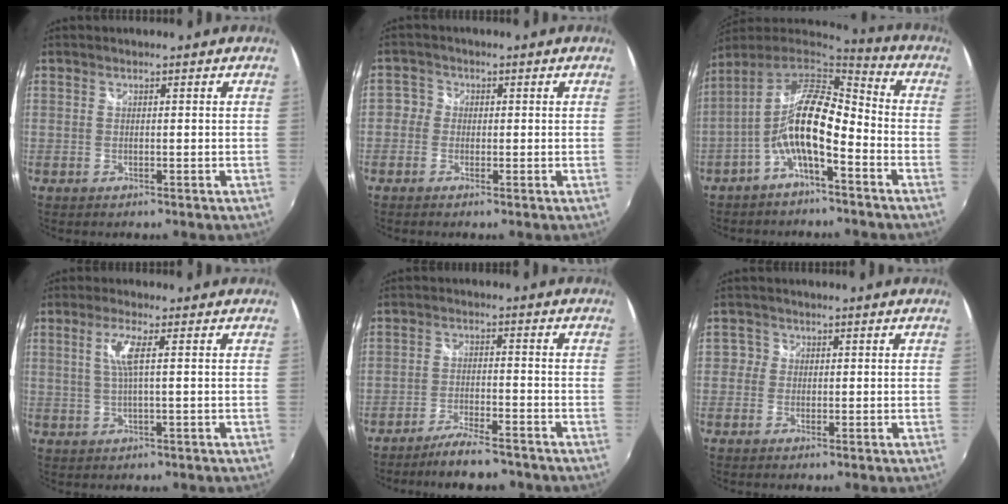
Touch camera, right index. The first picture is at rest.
{"total": 2.9, "force": [-1.2, 2.6, 0.3], "torque": [-0.002, 0.005, -0.031]}
{"total": 13.2, "force": [-4.4, 4.7, 11.5], "torque": [-0.223, 0.008, -0.087]}
{"total": 4.0, "force": [0.9, -0.2, 3.9], "torque": [-0.079, 0.000, 0.018]}
{"total": 7.9, "force": [-6.8, 1.3, 3.7], "torque": [-0.091, -0.009, -0.114]}
{"total": 2.2, "force": [-0.7, 2.1, 0.1], "torque": [-0.001, 0.005, -0.017]}